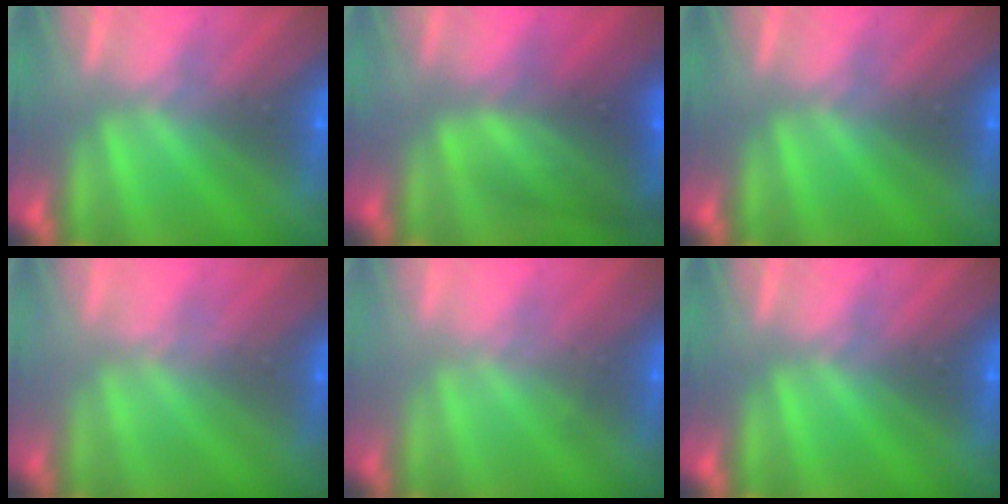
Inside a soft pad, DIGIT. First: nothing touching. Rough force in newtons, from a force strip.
{"total": 9.7}
{"total": 0.0}
{"total": 2.4}
{"total": 2.3}
{"total": 0.0}